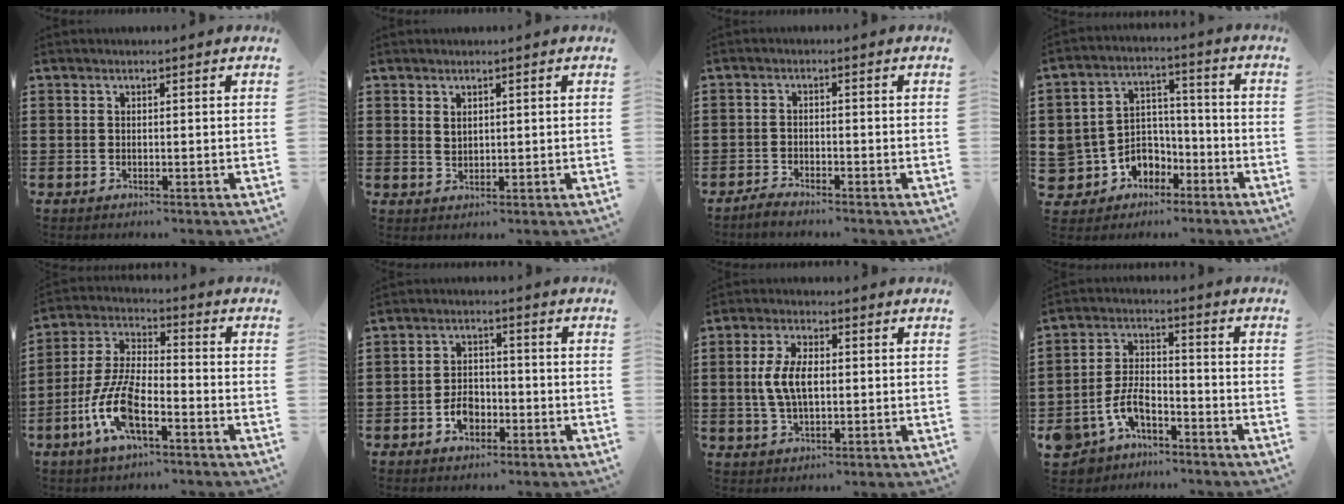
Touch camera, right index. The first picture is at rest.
{"total": 1.5, "force": [1.3, 0.7, 0.3], "torque": [-0.008, 0.003, 0.025]}
{"total": 1.8, "force": [-1.7, 0.1, 0.2], "torque": [-0.009, 0.003, -0.035]}
{"total": 6.3, "force": [-2.6, 5.7, 0.8], "torque": [-0.047, 0.006, -0.045]}
{"total": 9.7, "force": [-4.3, 3.7, 7.9], "torque": [-0.193, -0.007, -0.085]}
{"total": 4.1, "force": [-1.8, 2.9, 2.4], "torque": [-0.053, 0.003, -0.036]}
{"total": 6.4, "force": [0.2, 3.1, 5.6], "torque": [-0.130, 0.003, -0.004]}
{"total": 6.9, "force": [-4.4, 3.4, 4.0], "torque": [-0.110, 0.002, -0.093]}